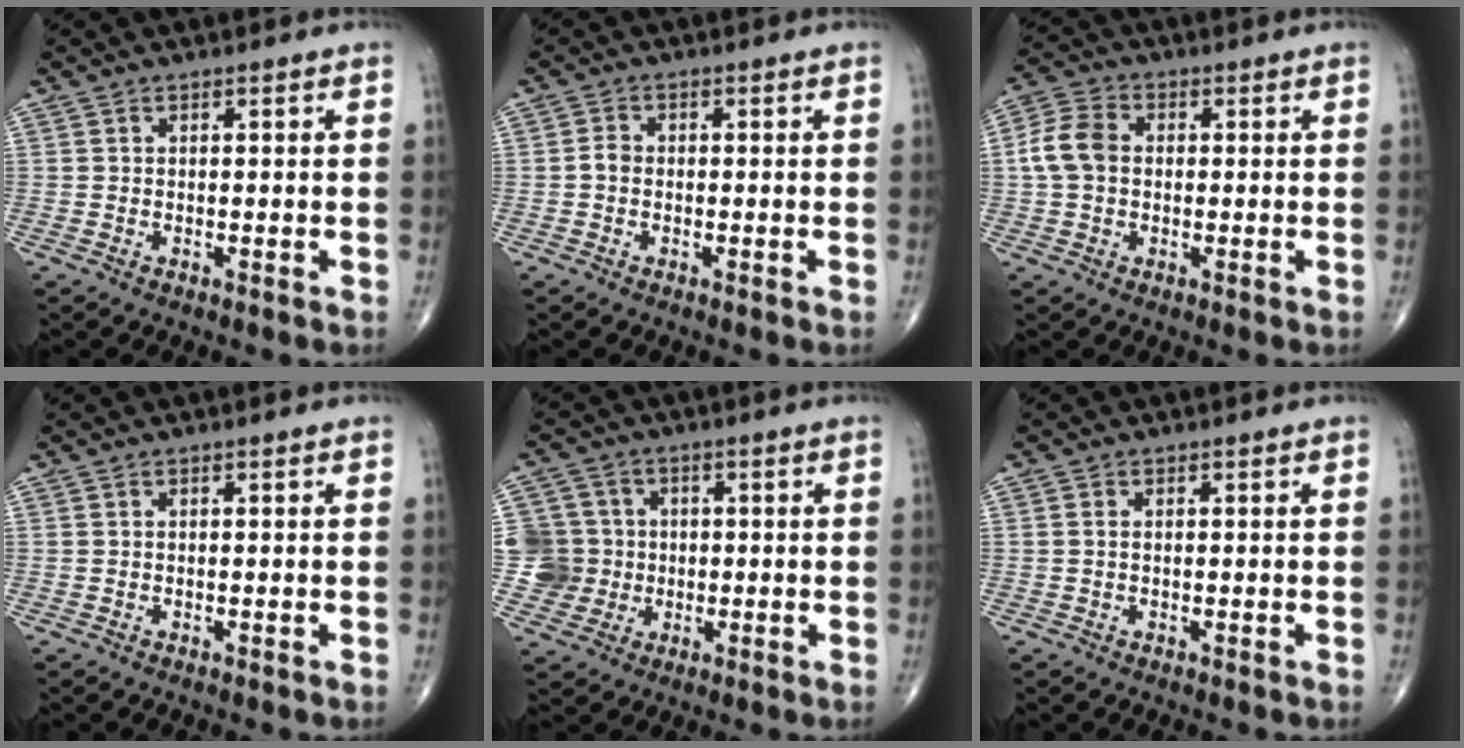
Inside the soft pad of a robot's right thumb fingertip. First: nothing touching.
{"total": 1.8, "force": [-0.4, 1.4, 1.0], "torque": [-0.013, 0.005, -0.012]}
{"total": 7.1, "force": [0.2, 5.4, 4.7], "torque": [-0.094, 0.018, -0.004]}
{"total": 0.0}
{"total": 7.8, "force": [-0.3, 7.8, 0.5], "torque": [0.018, 0.015, -0.006]}
{"total": 0.8, "force": [0.0, 0.5, 0.6], "torque": [-0.009, 0.001, -0.003]}